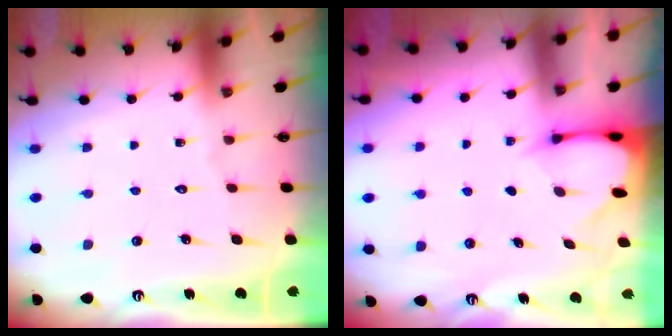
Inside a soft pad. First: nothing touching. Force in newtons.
{"total": 2.4, "press": 2.4, "slide": 0.3}